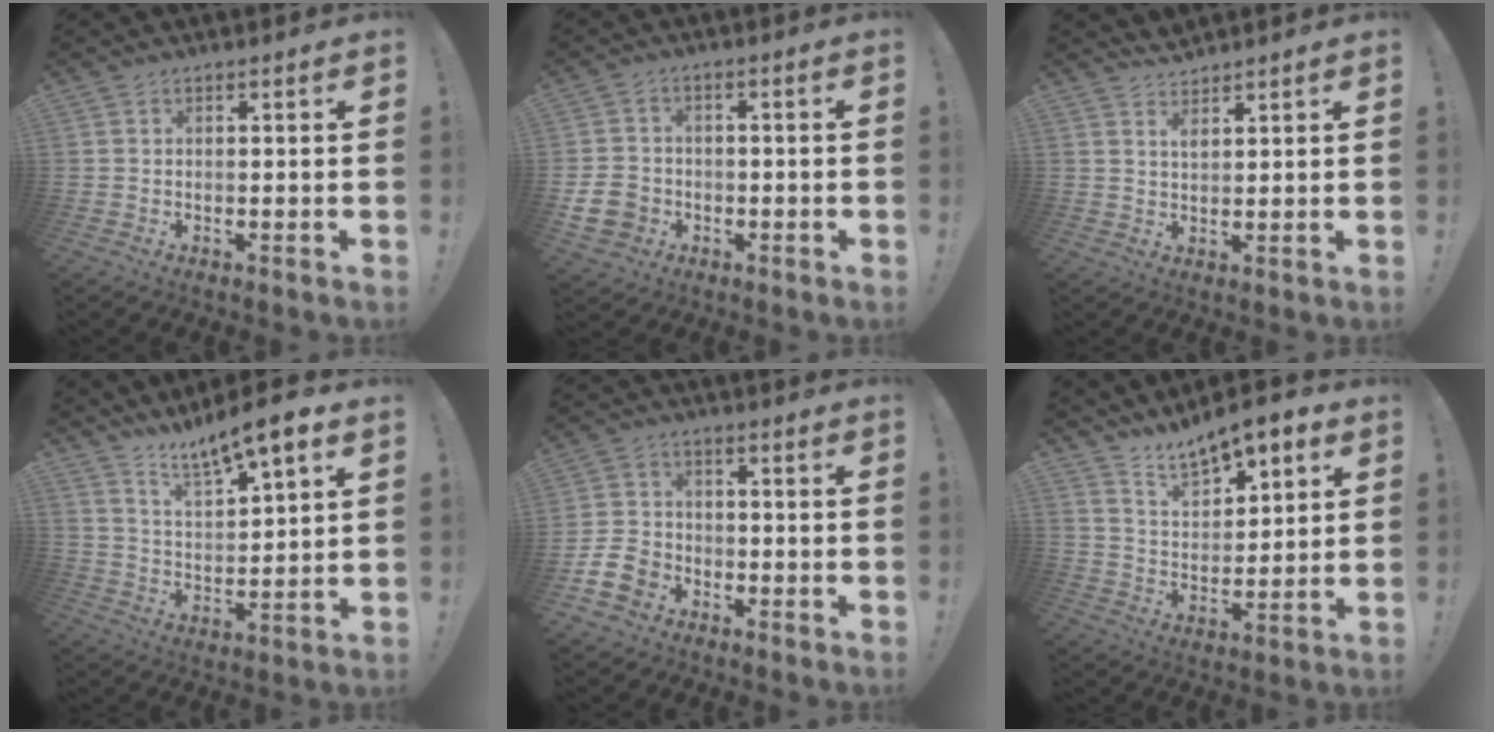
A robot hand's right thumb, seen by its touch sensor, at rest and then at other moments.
{"total": 10.1, "force": [-3.6, 8.2, 4.5], "torque": [-0.091, 0.024, -0.063]}
{"total": 2.7, "force": [2.4, 0.8, 0.9], "torque": [-0.011, -0.018, 0.043]}
{"total": 10.1, "force": [8.3, 1.5, 5.6], "torque": [-0.107, -0.053, 0.143]}
{"total": 9.7, "force": [-5.2, 7.1, 4.1], "torque": [-0.086, 0.034, -0.095]}
{"total": 10.0, "force": [8.3, 4.0, 3.9], "torque": [-0.075, -0.057, 0.154]}